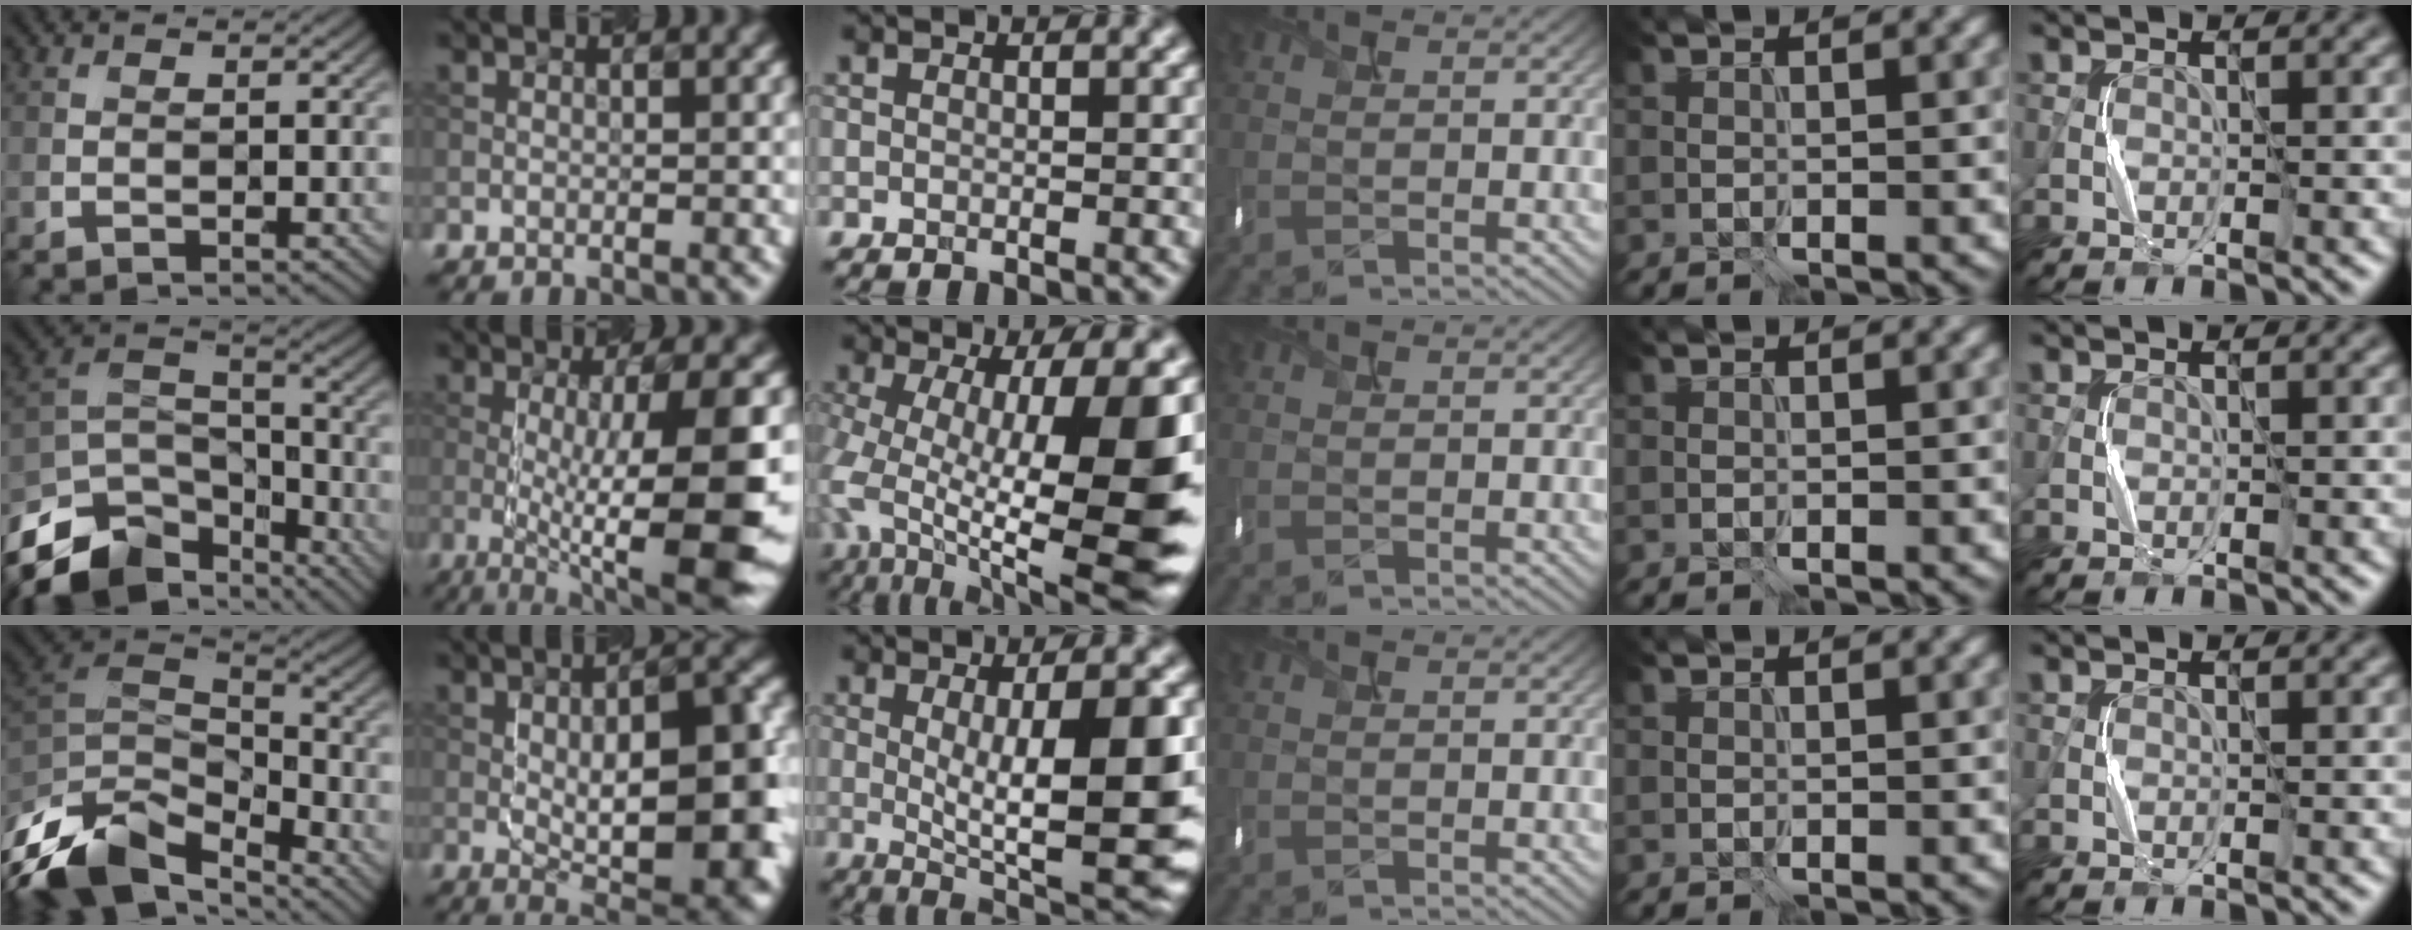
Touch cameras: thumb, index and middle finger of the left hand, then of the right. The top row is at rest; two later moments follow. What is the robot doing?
{"motion": "shake", "object": "box of matches"}